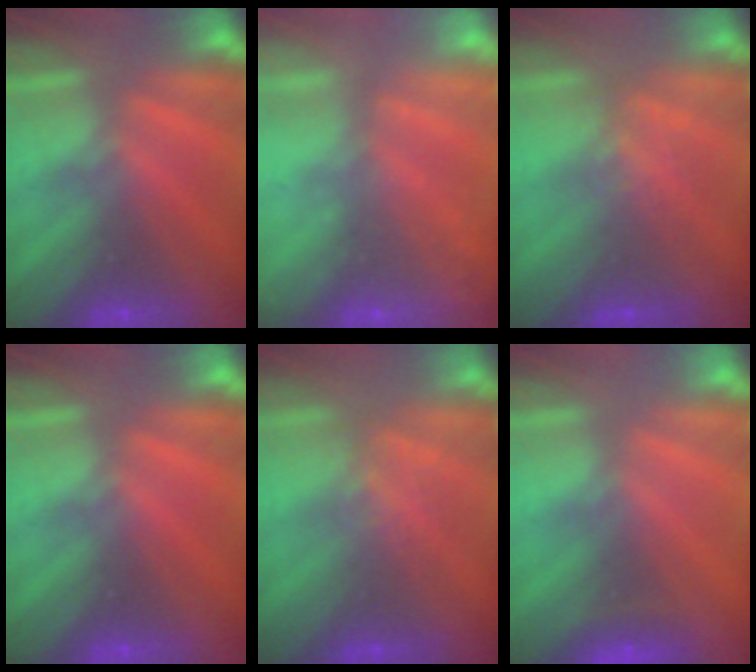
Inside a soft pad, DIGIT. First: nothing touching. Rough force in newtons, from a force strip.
{"total": 2.5}
{"total": 1.2}
{"total": 0.0}
{"total": 1.2}
{"total": 2.4}